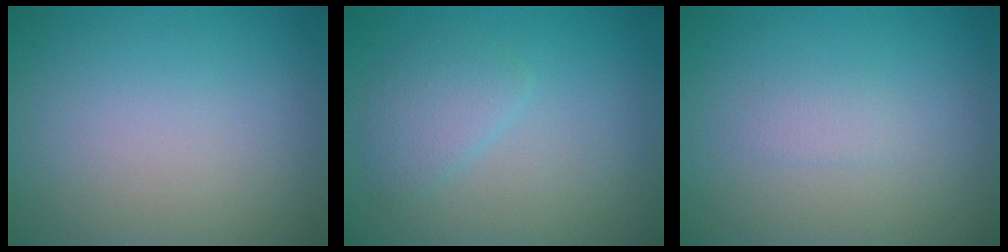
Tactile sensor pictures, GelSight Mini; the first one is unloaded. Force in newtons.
{"total": 2.2, "press": 2.1, "slide": 0.1}
{"total": 0.9, "press": 0.9, "slide": 0.0}